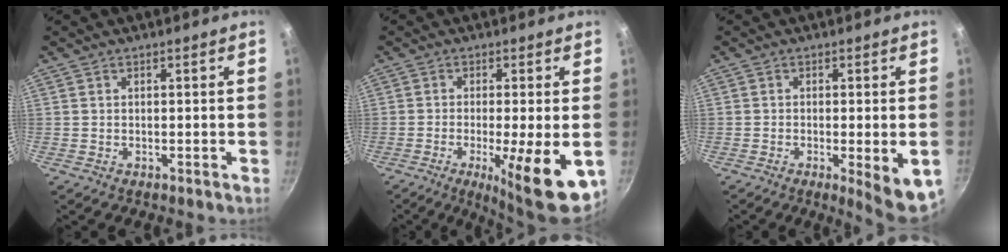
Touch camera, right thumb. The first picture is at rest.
{"total": 13.1, "force": [-3.6, 2.8, 12.3], "torque": [-0.178, -0.007, -0.046]}
{"total": 7.9, "force": [-2.1, 1.7, 7.4], "torque": [-0.094, -0.006, -0.023]}